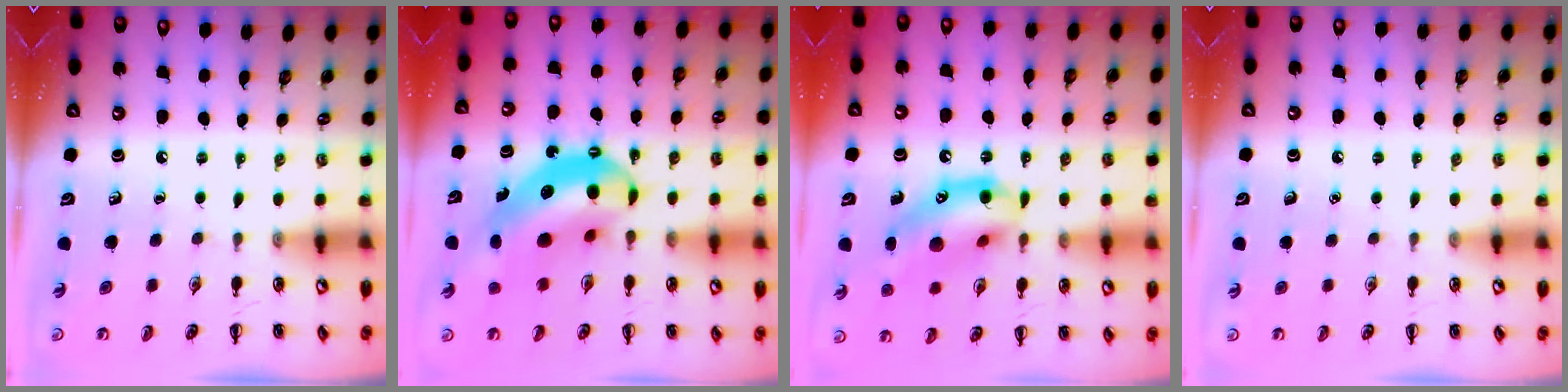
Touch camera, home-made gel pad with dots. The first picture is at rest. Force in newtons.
{"total": 15.0, "press": 14.4, "slide": 4.2}
{"total": 15.1, "press": 14.7, "slide": 3.3}
{"total": 1.4, "press": 1.4, "slide": 0.1}